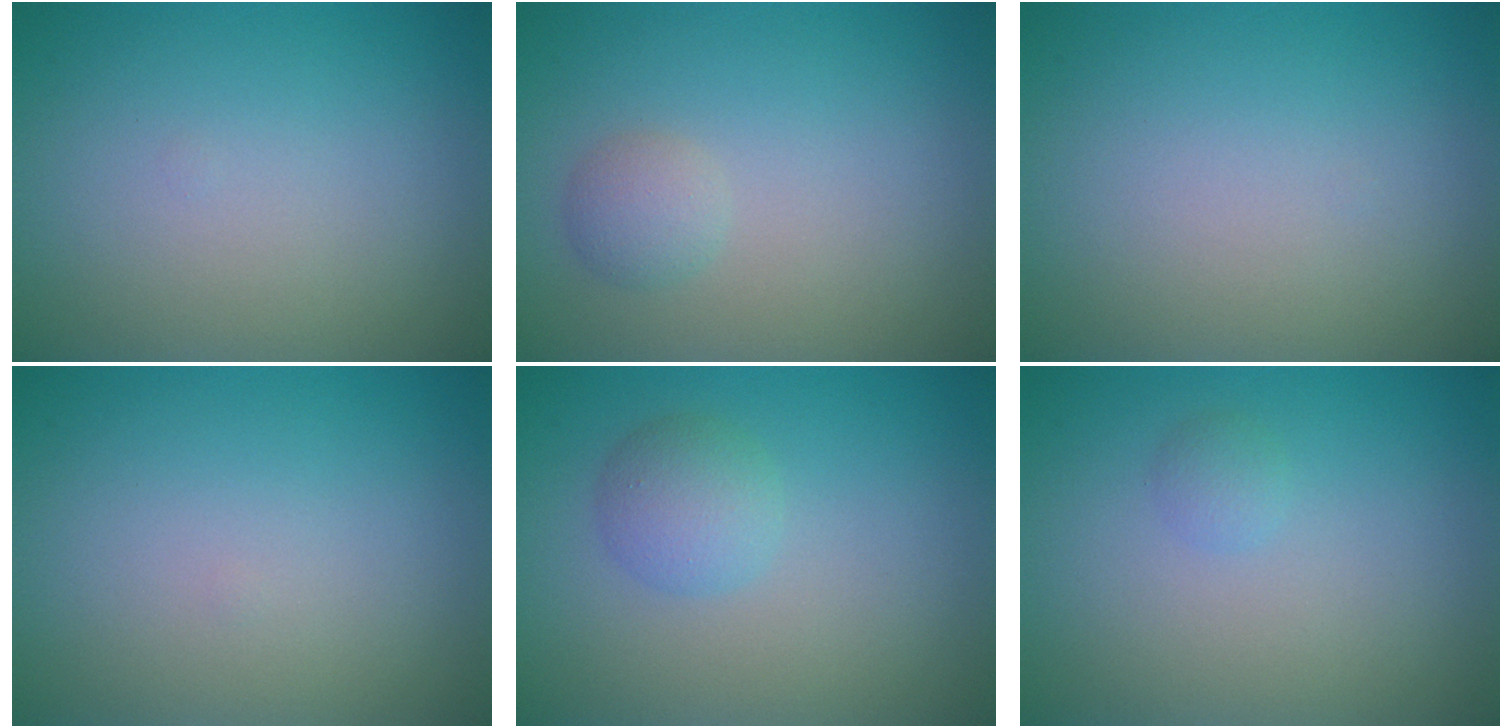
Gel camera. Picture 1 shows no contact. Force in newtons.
{"total": 1.5, "press": 1.5, "slide": 0.0}
{"total": 0.0}
{"total": 0.0}
{"total": 2.4, "press": 2.4, "slide": 0.2}
{"total": 0.9, "press": 0.9, "slide": 0.0}